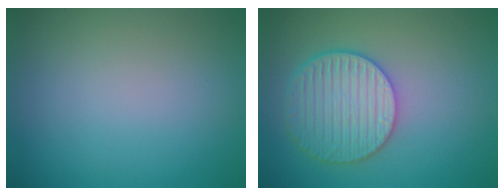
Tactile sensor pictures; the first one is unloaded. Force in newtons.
{"total": 4.9, "press": 4.4, "slide": 2.1}